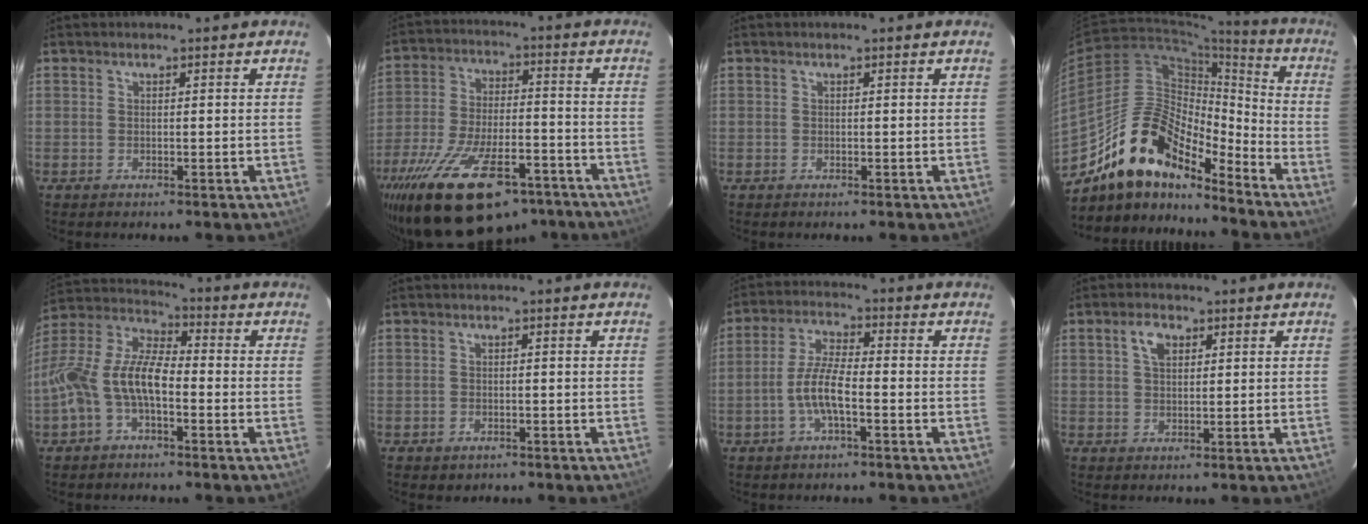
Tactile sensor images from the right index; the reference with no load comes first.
{"total": 25.2, "force": [-17.1, 10.1, 15.5], "torque": [-0.297, -0.034, -0.264]}
{"total": 0.0}
{"total": 16.1, "force": [-13.2, 5.7, 7.2], "torque": [-0.132, 0.027, -0.245]}
{"total": 12.6, "force": [-3.8, 5.6, 10.6], "torque": [-0.223, 0.013, -0.078]}
{"total": 1.8, "force": [-1.0, 1.4, 0.6], "torque": [-0.014, 0.000, -0.009]}
{"total": 6.6, "force": [-2.5, 1.4, 6.0], "torque": [-0.127, 0.007, -0.049]}
{"total": 3.6, "force": [1.5, 2.2, 2.5], "torque": [-0.045, 0.010, 0.027]}